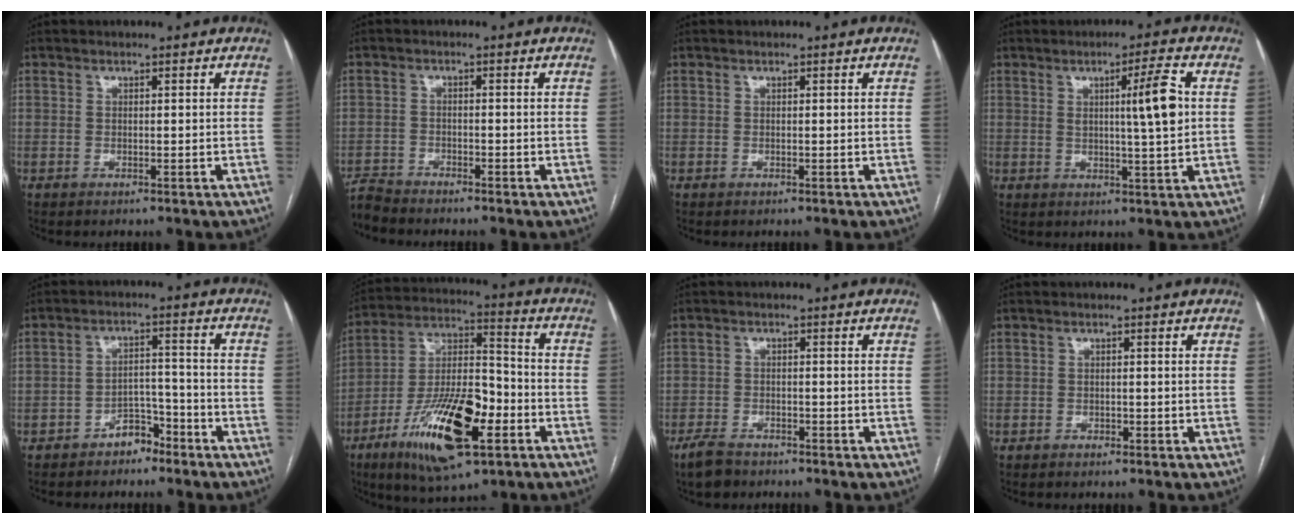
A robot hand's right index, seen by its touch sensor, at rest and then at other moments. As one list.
[{"total": 3.2, "force": [-3.2, -0.1, -0.2], "torque": [0.006, -0.017, -0.061]}, {"total": 0.0}, {"total": 7.2, "force": [1.4, -0.4, 7.0], "torque": [-0.109, -0.003, 0.021]}, {"total": 4.7, "force": [-3.6, 2.5, 1.8], "torque": [-0.022, 0.016, -0.059]}, {"total": 19.2, "force": [-8.5, 5.8, 16.2], "torque": [-0.317, -0.010, -0.142]}, {"total": 4.2, "force": [-3.4, 1.8, 1.6], "torque": [-0.035, -0.003, -0.060]}, {"total": 0.7, "force": [-0.6, 0.4, 0.1], "torque": [-0.003, 0.002, -0.012]}]